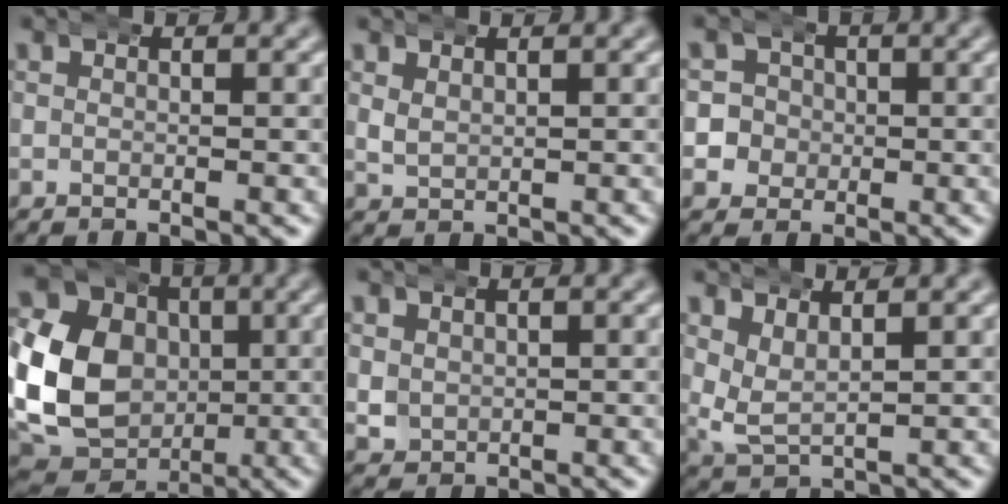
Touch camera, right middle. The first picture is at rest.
{"total": 1.2, "force": [0.9, 0.5, 0.4], "torque": [-0.018, -0.010, 0.030]}
{"total": 8.4, "force": [-1.2, 8.1, 1.9], "torque": [-0.083, -0.032, -0.026]}
{"total": 14.9, "force": [0.6, 12.4, 8.1], "torque": [-0.177, -0.046, 0.019]}
{"total": 1.8, "force": [0.8, 1.5, 0.5], "torque": [-0.029, -0.011, 0.023]}
{"total": 3.7, "force": [1.8, 2.4, 2.2], "torque": [-0.066, -0.019, 0.044]}